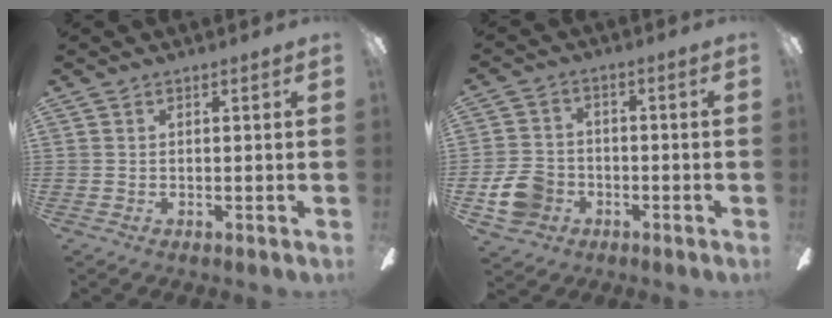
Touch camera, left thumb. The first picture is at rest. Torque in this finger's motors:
{"motor_torque": [0.19, 0.29, 0.10, -0.04, 0.03]}